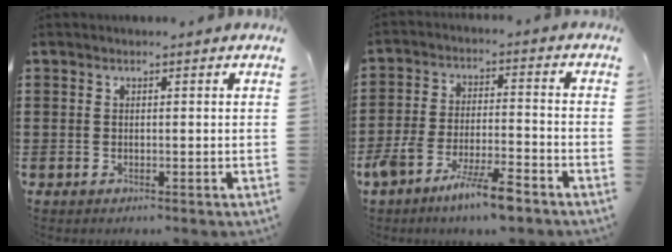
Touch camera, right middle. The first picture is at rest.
{"total": 8.4, "force": [-6.4, 1.3, 5.3], "torque": [-0.116, -0.005, -0.123]}